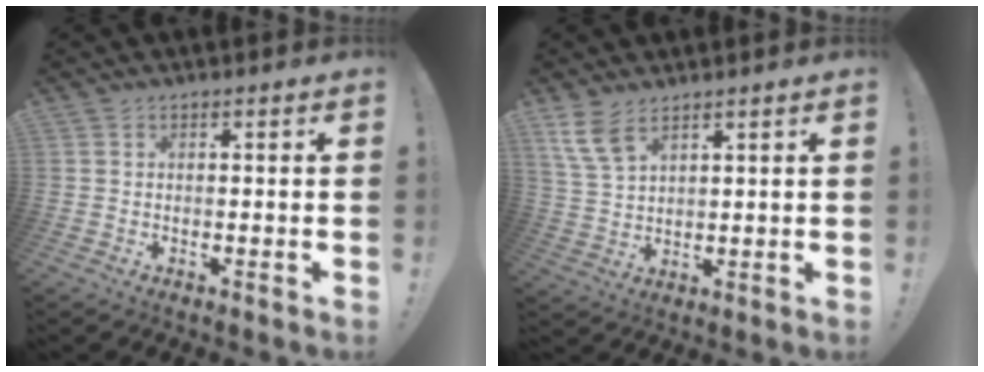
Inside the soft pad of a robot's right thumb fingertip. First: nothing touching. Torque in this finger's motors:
{"motor_torque": [0.02, 0.06, 0.27, 0.20, 0.00]}